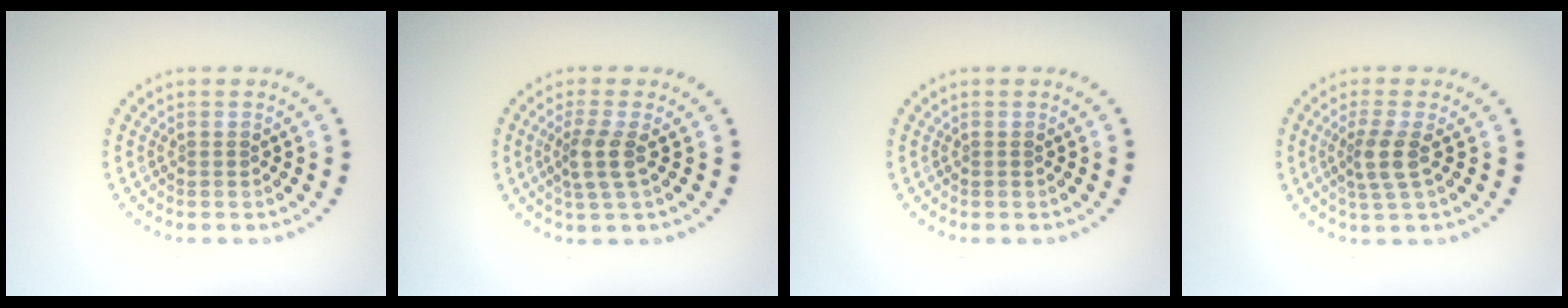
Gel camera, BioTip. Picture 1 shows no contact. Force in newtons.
{"total": 2.4, "press": 2.0, "slide": 1.4}
{"total": 0.0}
{"total": 2.7, "press": 2.1, "slide": 1.7}